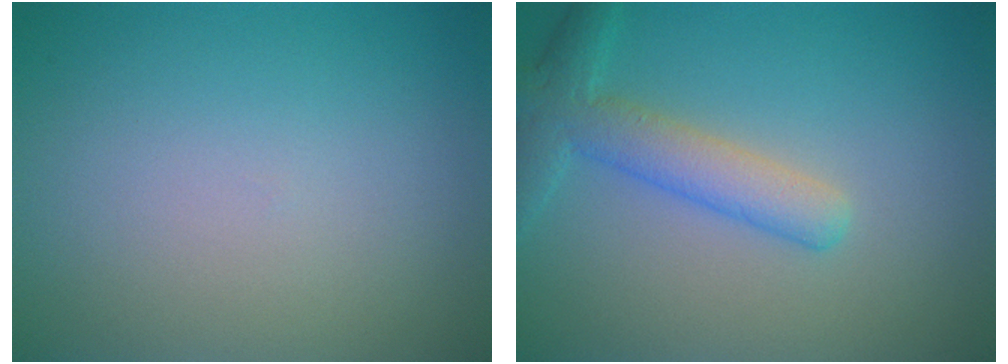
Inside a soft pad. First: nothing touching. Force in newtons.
{"total": 4.1, "press": 4.1, "slide": 0.1}